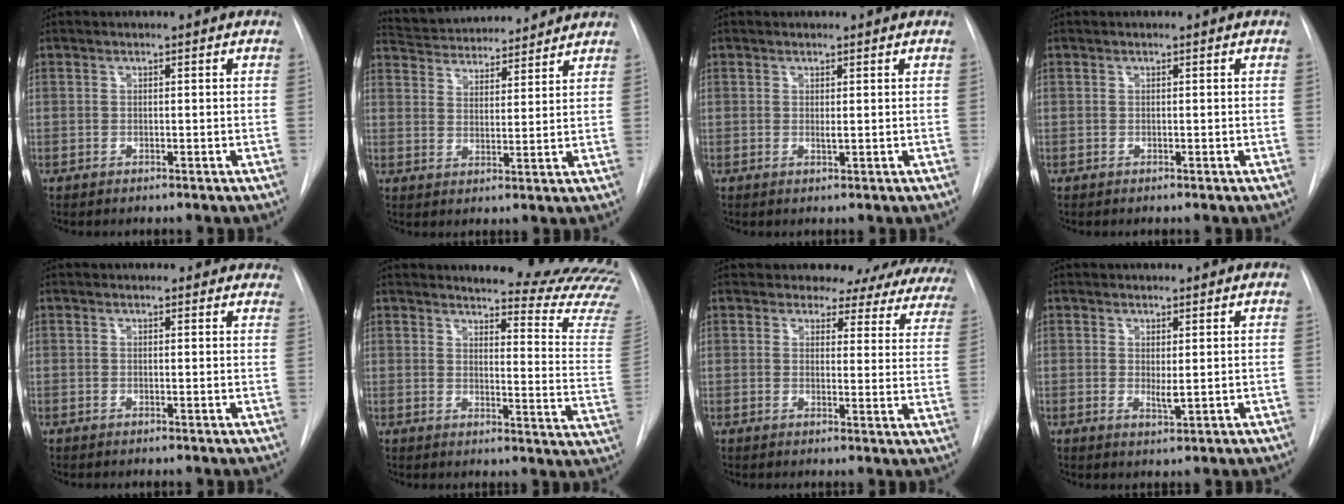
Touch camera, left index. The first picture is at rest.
{"total": 15.2, "force": [14.4, 2.9, 4.0], "torque": [-0.067, 0.027, 0.216]}
{"total": 0.9, "force": [0.6, 0.1, 0.6], "torque": [-0.014, -0.003, 0.010]}
{"total": 0.0}
{"total": 8.3, "force": [7.6, 2.9, 1.5], "torque": [0.011, 0.007, 0.064]}
{"total": 20.8, "force": [20.0, 0.8, 5.6], "torque": [-0.062, -0.158, 0.209]}
{"total": 17.7, "force": [16.2, 6.0, 3.8], "torque": [-0.029, -0.056, 0.158]}
{"total": 2.1, "force": [0.9, 0.5, 1.8], "torque": [-0.033, -0.007, 0.019]}